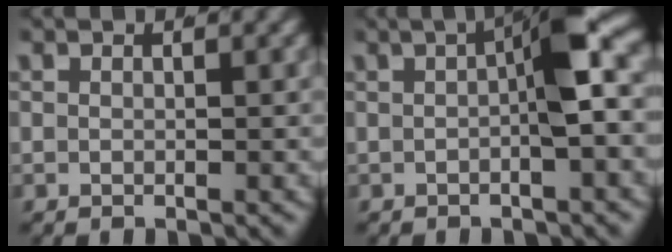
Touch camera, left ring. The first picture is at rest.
{"total": 4.7, "force": [0.3, 0.4, 4.6], "torque": [-0.061, 0.015, -0.001]}